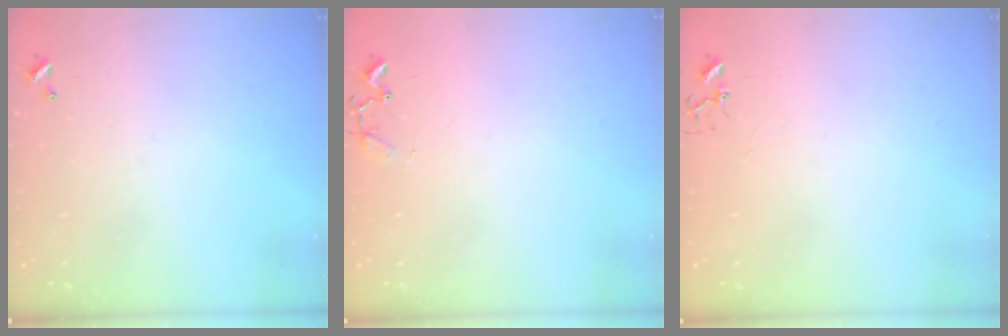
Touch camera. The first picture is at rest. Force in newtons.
{"total": 8.0, "press": 8.0, "slide": 0.4}
{"total": 2.9, "press": 2.9, "slide": 0.2}